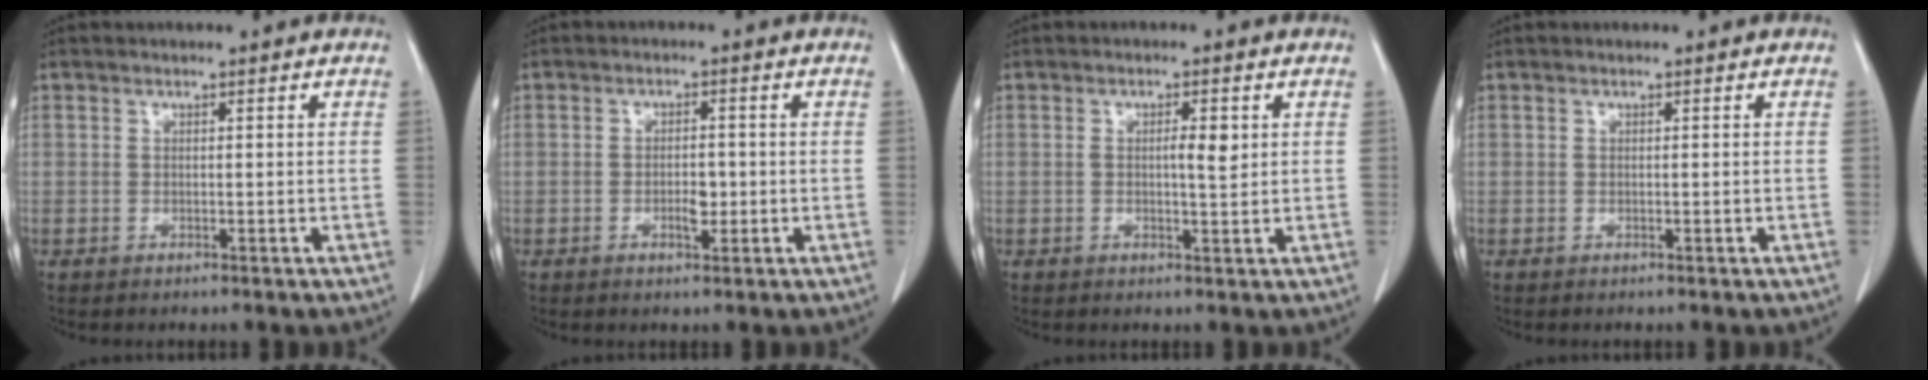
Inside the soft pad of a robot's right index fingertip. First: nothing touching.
{"total": 2.8, "force": [-0.6, 1.1, 2.4], "torque": [-0.042, 0.002, -0.007]}
{"total": 2.8, "force": [0.5, 0.5, 2.7], "torque": [-0.044, 0.000, 0.008]}
{"total": 0.0}